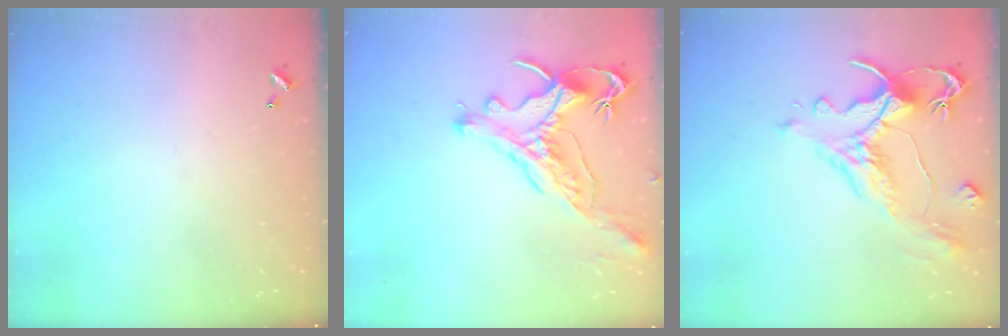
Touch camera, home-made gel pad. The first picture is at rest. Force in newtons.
{"total": 1.2, "press": 0.9, "slide": 0.9}
{"total": 1.8, "press": 0.9, "slide": 1.5}